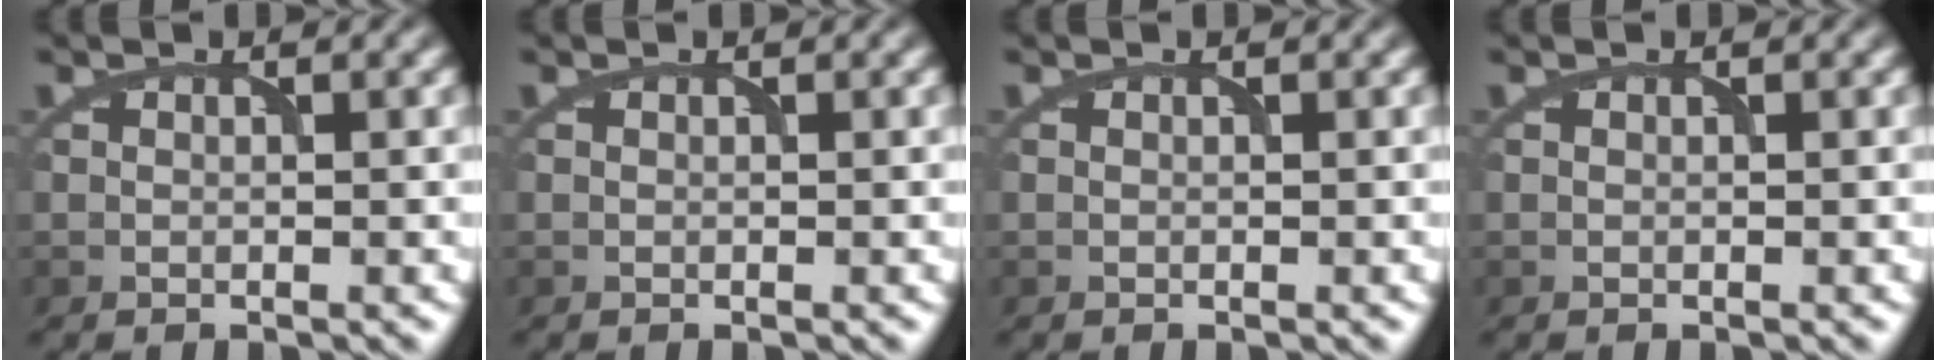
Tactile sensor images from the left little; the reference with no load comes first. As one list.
[{"total": 0.0}, {"total": 0.0}, {"total": 0.0}]